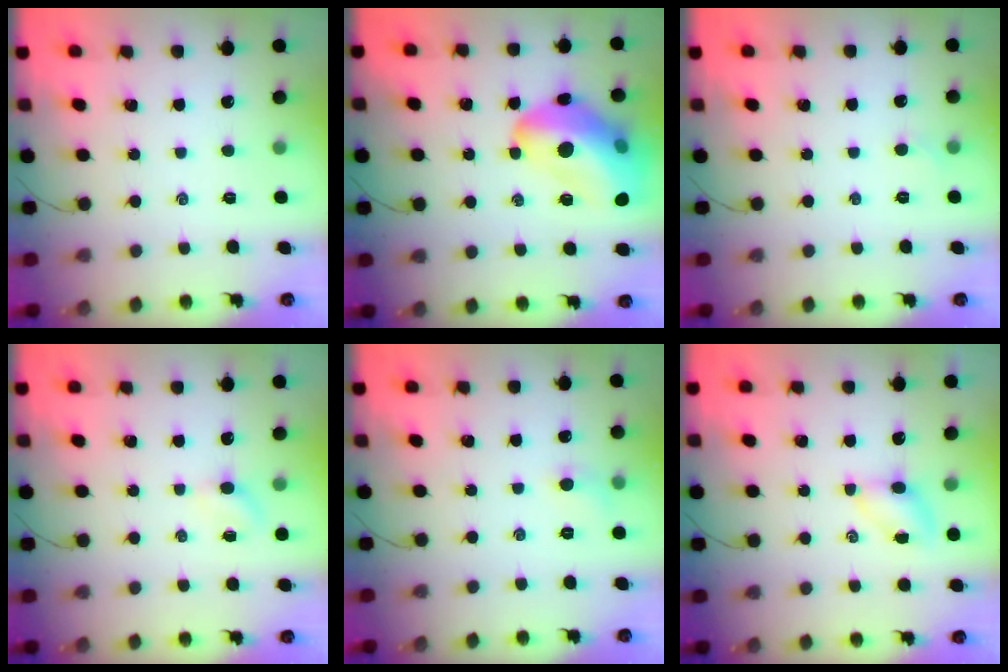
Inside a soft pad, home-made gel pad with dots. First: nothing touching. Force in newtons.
{"total": 22.2, "press": 21.9, "slide": 3.7}
{"total": 2.7, "press": 2.5, "slide": 0.9}
{"total": 2.1, "press": 2.0, "slide": 0.7}
{"total": 4.6, "press": 4.4, "slide": 1.5}
{"total": 4.3, "press": 4.2, "slide": 1.1}